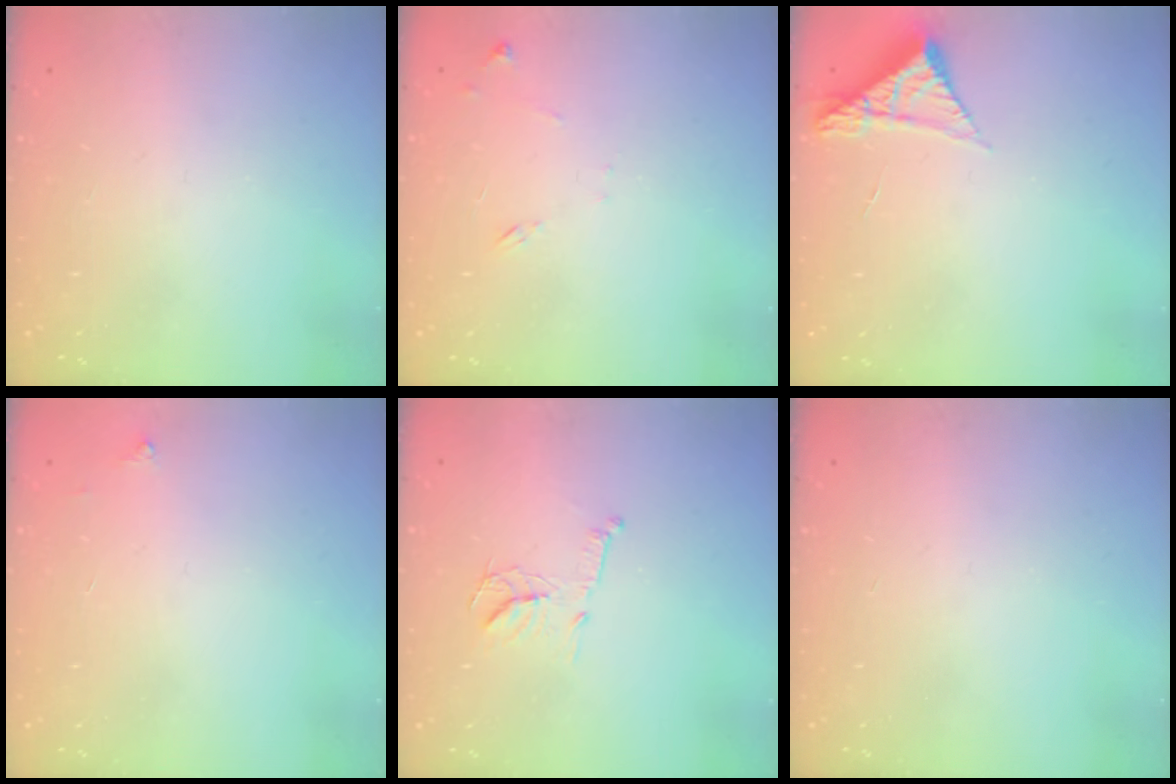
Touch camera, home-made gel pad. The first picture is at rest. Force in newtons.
{"total": 6.7, "press": 6.7, "slide": 0.6}
{"total": 4.9, "press": 4.9, "slide": 0.4}
{"total": 2.5, "press": 2.5, "slide": 0.4}
{"total": 9.7, "press": 9.7, "slide": 0.3}
{"total": 0.0}